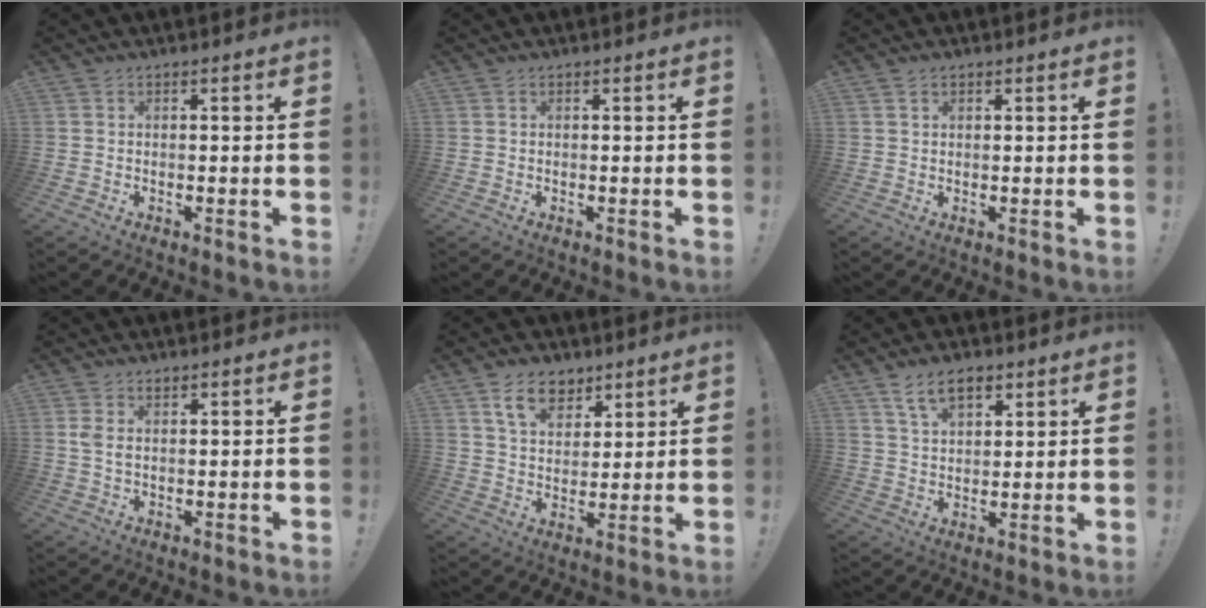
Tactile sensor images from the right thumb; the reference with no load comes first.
{"total": 0.0}
{"total": 0.9, "force": [0.6, 0.6, 0.4], "torque": [-0.004, 0.001, 0.010]}
{"total": 2.5, "force": [1.1, 1.4, 1.7], "torque": [-0.036, 0.002, 0.021]}
{"total": 10.5, "force": [6.4, 6.8, 4.7], "torque": [-0.075, -0.023, 0.122]}
{"total": 8.9, "force": [5.3, 4.6, 5.4], "torque": [-0.094, -0.009, 0.099]}